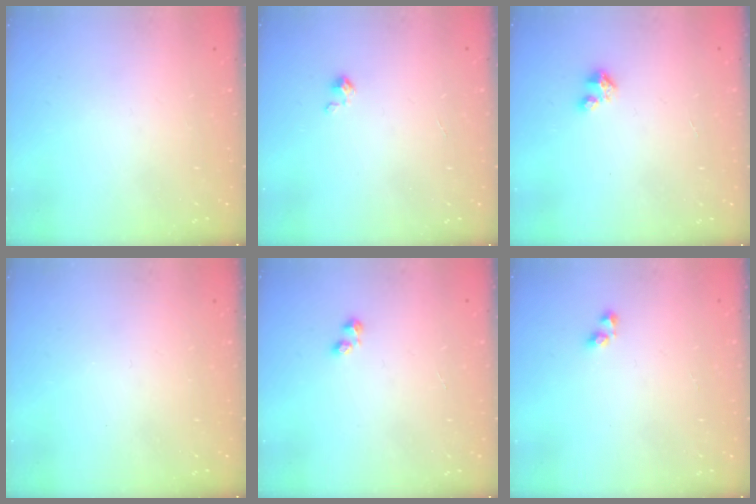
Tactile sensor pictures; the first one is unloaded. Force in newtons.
{"total": 1.1, "press": 1.1, "slide": 0.2}
{"total": 2.3, "press": 2.3, "slide": 0.3}
{"total": 0.0}
{"total": 1.9, "press": 1.8, "slide": 0.5}
{"total": 3.2, "press": 3.2, "slide": 0.5}